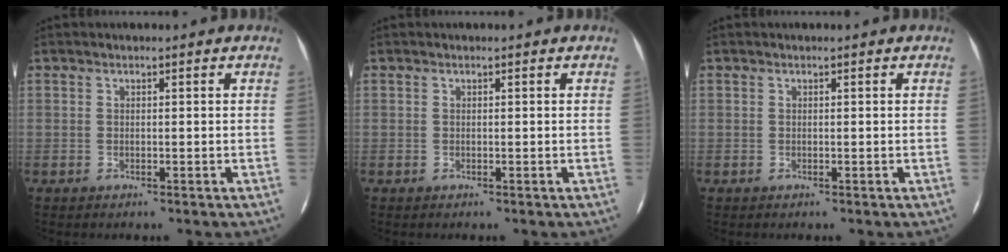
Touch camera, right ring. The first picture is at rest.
{"total": 0.0}
{"total": 0.0}